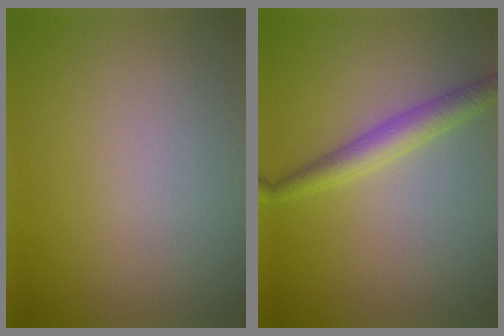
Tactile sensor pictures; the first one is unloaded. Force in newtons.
{"total": 2.8, "press": 2.8, "slide": 0.1}